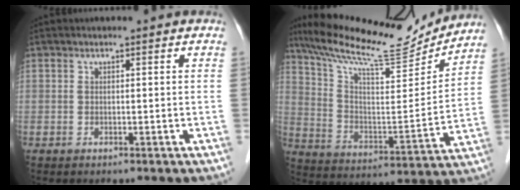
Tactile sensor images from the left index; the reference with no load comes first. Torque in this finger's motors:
{"motor_torque": [0.96, -1.18, 0.31, 0.09]}